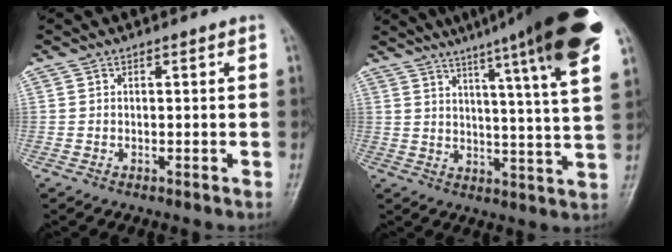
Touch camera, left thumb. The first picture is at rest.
{"total": 22.3, "force": [14.4, 1.4, 17.0], "torque": [-0.233, -0.050, 0.187]}